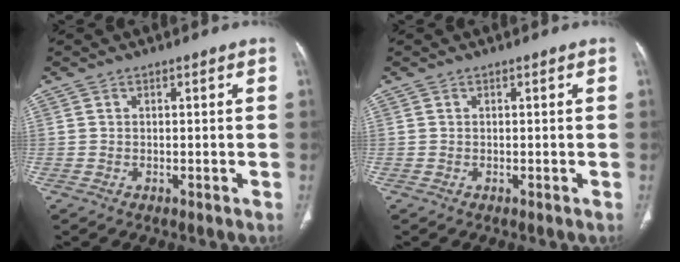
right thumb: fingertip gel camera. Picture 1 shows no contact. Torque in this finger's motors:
{"motor_torque": [0.00, 0.00, 0.00, 0.00, 0.00]}